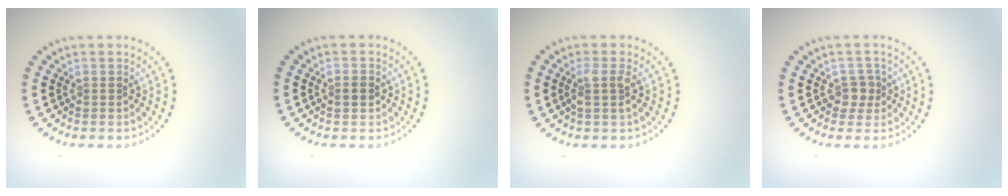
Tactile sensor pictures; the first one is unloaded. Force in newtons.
{"total": 1.4, "press": 1.4, "slide": 0.1}
{"total": 1.8, "press": 1.5, "slide": 1.0}
{"total": 1.8, "press": 1.4, "slide": 1.0}